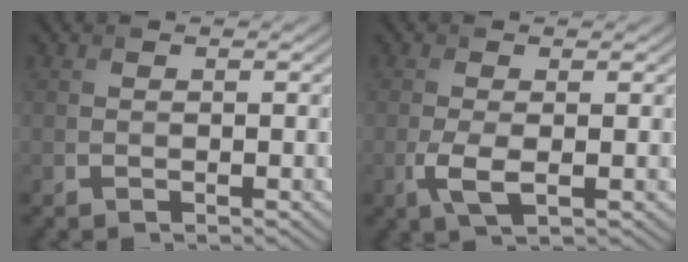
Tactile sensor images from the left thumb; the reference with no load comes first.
{"total": 3.2, "force": [-0.8, 1.1, 2.9], "torque": [-0.074, -0.008, -0.018]}